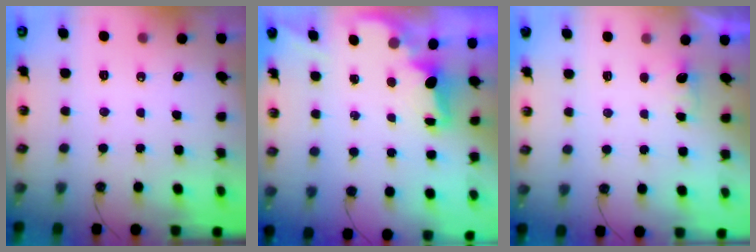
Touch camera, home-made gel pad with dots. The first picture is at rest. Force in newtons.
{"total": 1.8, "press": 1.6, "slide": 0.7}
{"total": 1.5, "press": 1.2, "slide": 0.8}